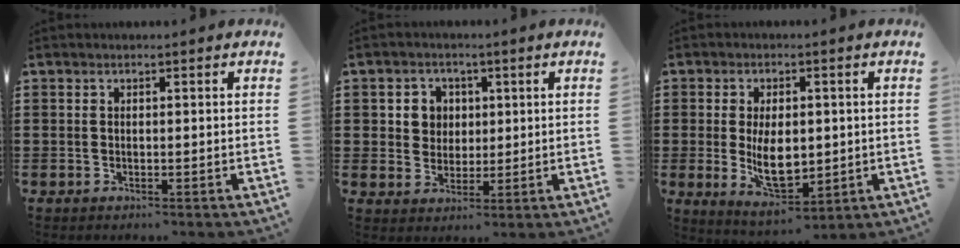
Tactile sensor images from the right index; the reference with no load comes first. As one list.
[{"total": 4.0, "force": [1.0, 3.8, 1.0], "torque": [-0.036, 0.013, 0.016]}, {"total": 8.1, "force": [-0.3, 4.1, 7.0], "torque": [-0.131, -0.003, -0.009]}]